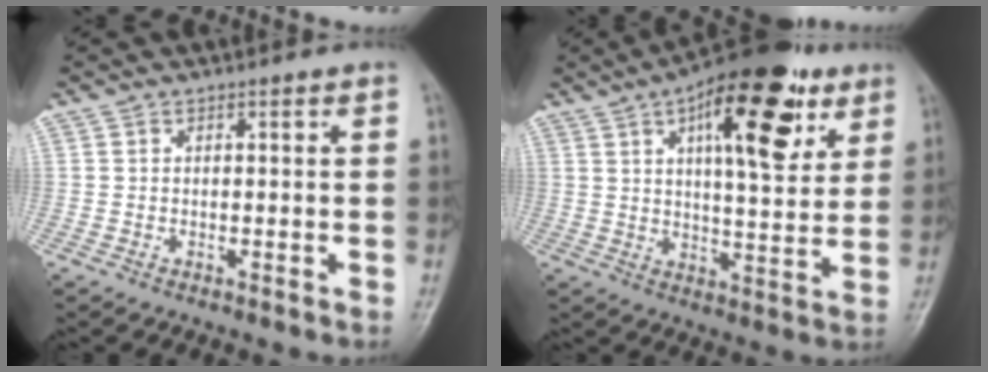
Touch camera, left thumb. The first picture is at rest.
{"total": 19.7, "force": [8.9, 7.7, 15.8], "torque": [-0.201, -0.022, 0.129]}